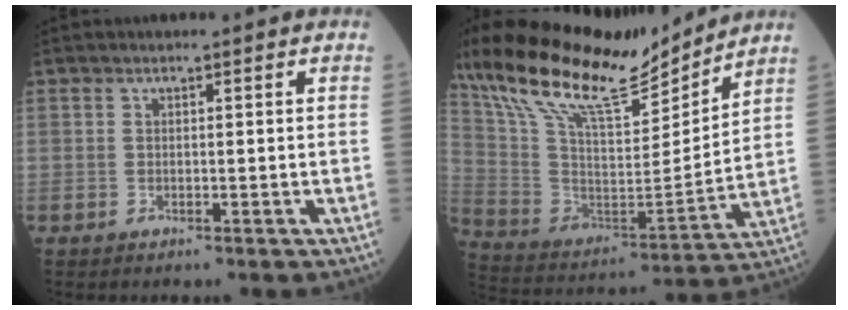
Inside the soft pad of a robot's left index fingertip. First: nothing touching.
{"total": 23.3, "force": [19.0, 4.8, 12.5], "torque": [-0.242, 0.007, 0.337]}